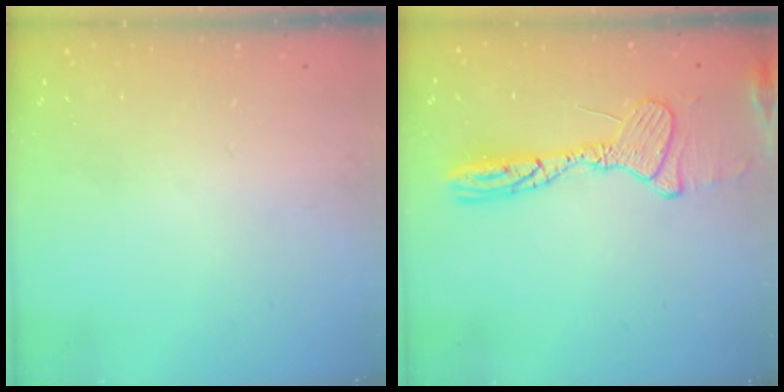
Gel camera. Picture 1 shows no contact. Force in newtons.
{"total": 13.1, "press": 13.1, "slide": 0.3}